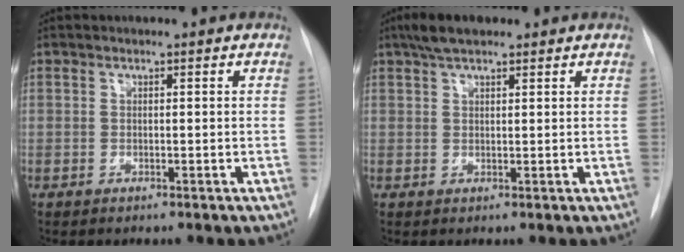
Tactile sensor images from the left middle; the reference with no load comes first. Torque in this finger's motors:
{"motor_torque": [0.37, -0.12, 0.13, -0.02]}